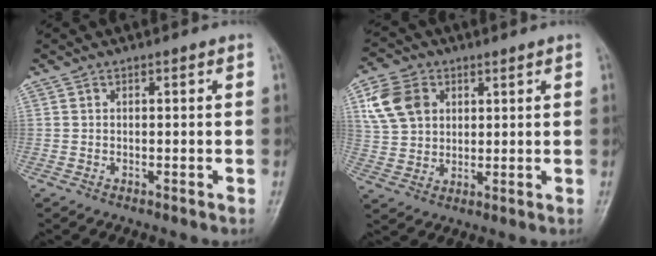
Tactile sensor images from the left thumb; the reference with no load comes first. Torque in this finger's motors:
{"motor_torque": [0.47, 1.37, 0.63, -0.46, 0.10]}